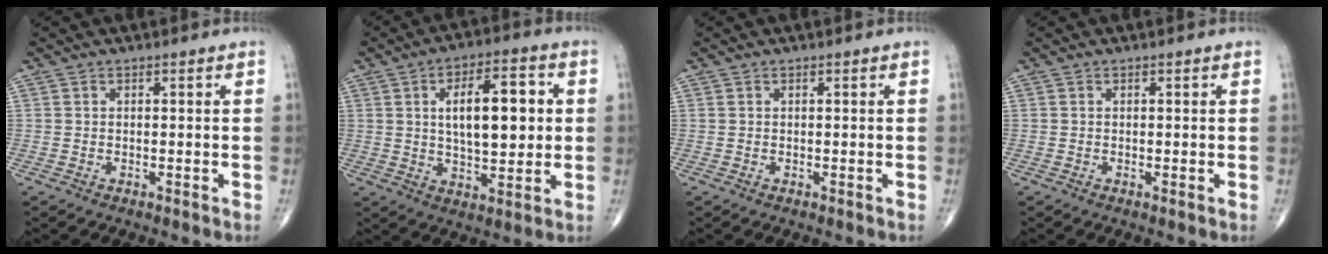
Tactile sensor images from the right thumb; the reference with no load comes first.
{"total": 13.9, "force": [2.3, 6.2, 12.2], "torque": [-0.170, 0.001, 0.039]}
{"total": 0.0}
{"total": 0.0}